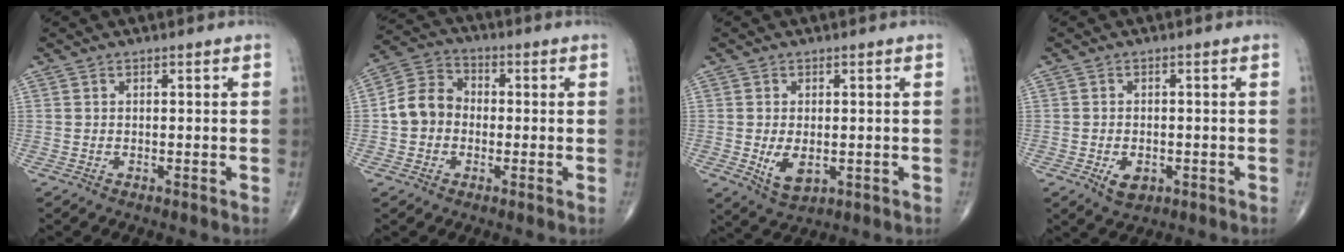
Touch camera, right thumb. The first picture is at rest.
{"total": 8.2, "force": [-0.8, 7.0, 4.3], "torque": [-0.064, 0.031, -0.030]}
{"total": 5.6, "force": [-0.8, 3.3, 4.5], "torque": [-0.073, -0.012, -0.004]}
{"total": 3.9, "force": [-1.4, 2.5, 2.6], "torque": [-0.037, 0.000, -0.016]}